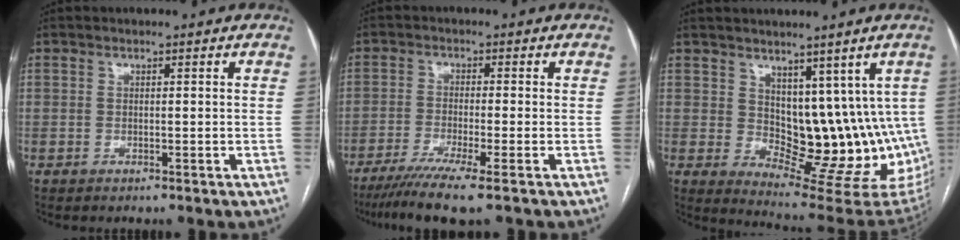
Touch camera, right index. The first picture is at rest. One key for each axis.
{"total": 7.7, "fx": -5.5, "fy": -0.7, "fz": 5.4, "tx": -0.086, "ty": -0.022, "tz": -0.093}
{"total": 12.8, "fx": 4.0, "fy": 7.8, "fz": 9.3, "tx": -0.104, "ty": -0.005, "tz": 0.084}